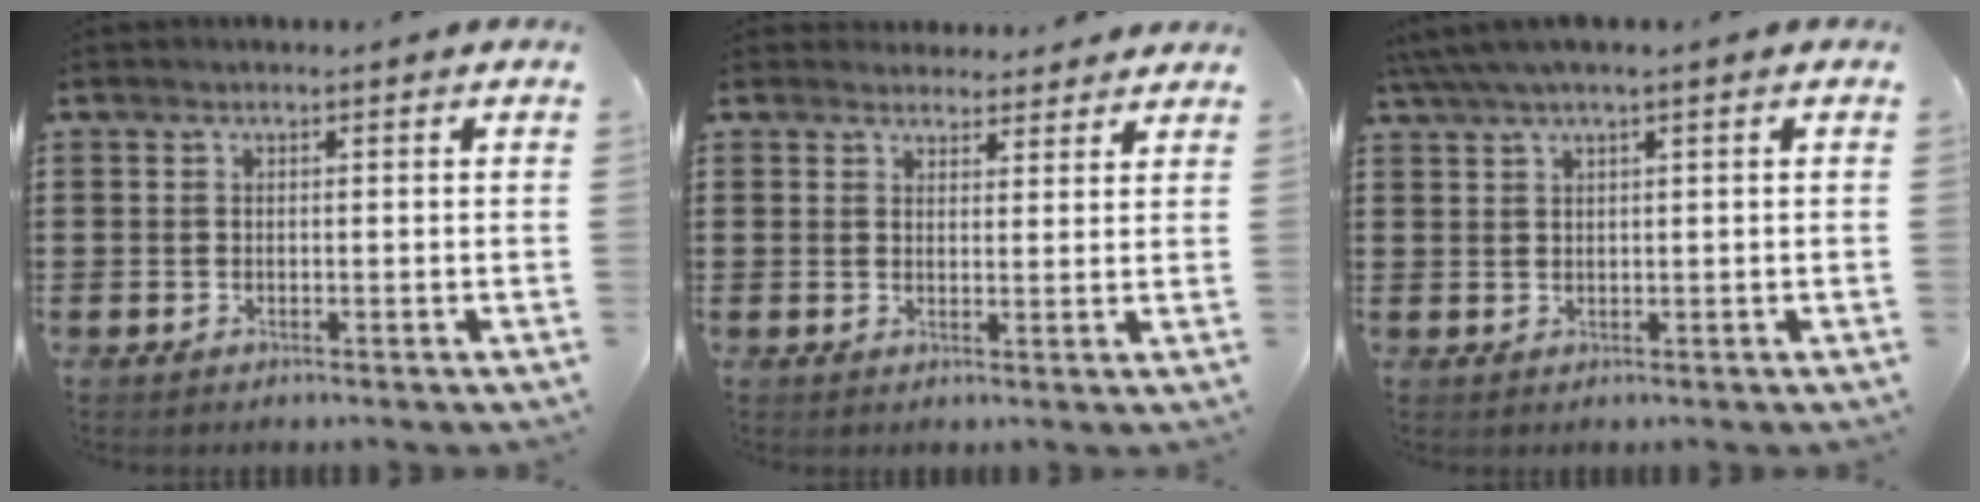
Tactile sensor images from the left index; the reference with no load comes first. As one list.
[{"total": 3.3, "force": [3.2, 1.0, -0.1], "torque": [-0.002, -0.008, 0.059]}, {"total": 2.4, "force": [1.4, 0.1, 2.0], "torque": [-0.040, 0.001, 0.025]}]